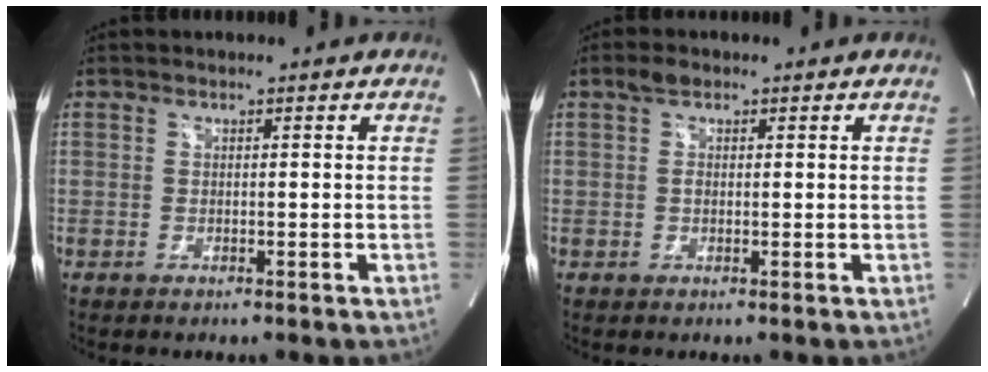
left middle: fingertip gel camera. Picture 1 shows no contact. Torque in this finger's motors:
{"motor_torque": [0.23, -0.09, 0.07, 0.02]}